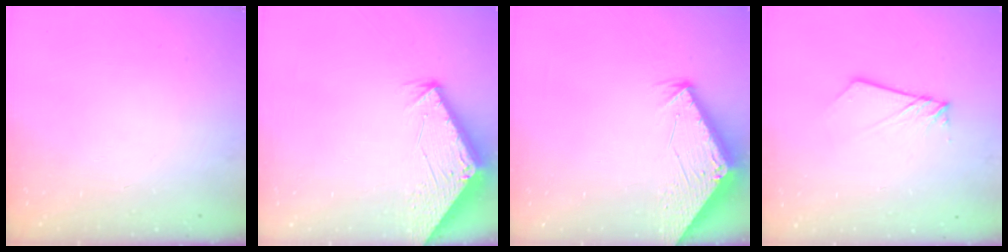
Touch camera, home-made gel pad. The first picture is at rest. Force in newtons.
{"total": 2.8, "press": 2.8, "slide": 0.1}
{"total": 2.8, "press": 2.8, "slide": 0.1}
{"total": 3.0, "press": 3.0, "slide": 0.4}